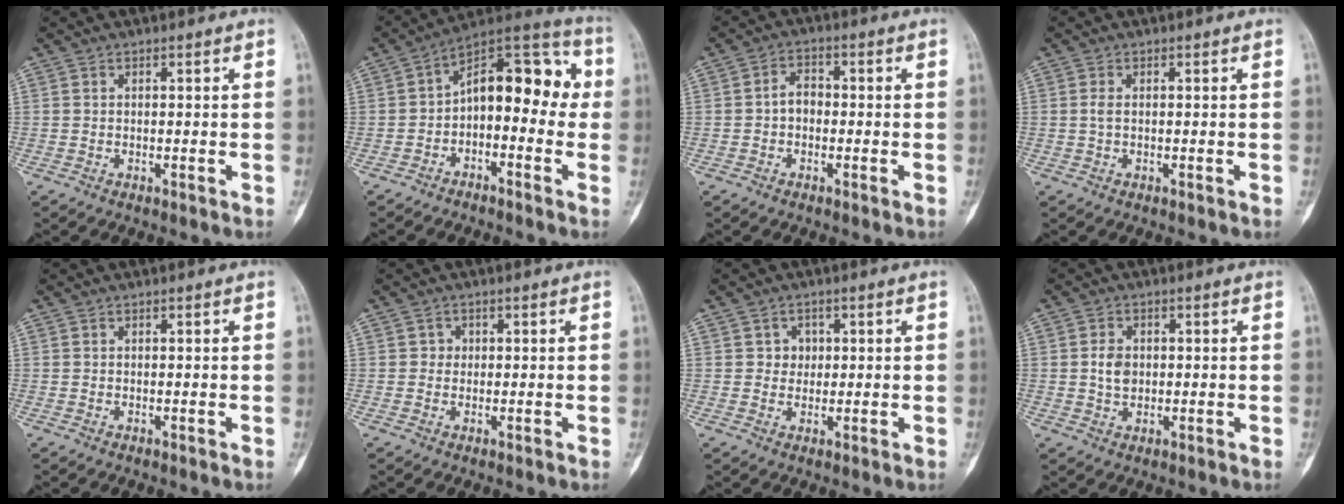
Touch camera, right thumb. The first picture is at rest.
{"total": 14.4, "force": [-0.8, 8.1, 11.8], "torque": [-0.134, 0.058, -0.029]}
{"total": 3.4, "force": [-0.6, 2.5, 2.2], "torque": [-0.024, 0.015, -0.019]}
{"total": 1.2, "force": [0.1, 0.5, 1.1], "torque": [-0.028, -0.002, 0.002]}
{"total": 0.0}
{"total": 1.4, "force": [0.2, 1.4, 0.4], "torque": [0.004, 0.004, 0.000]}
{"total": 2.8, "force": [0.6, 2.6, 1.0], "torque": [0.006, 0.002, 0.005]}
{"total": 3.6, "force": [0.2, 2.8, 2.3], "torque": [-0.029, 0.001, 0.003]}